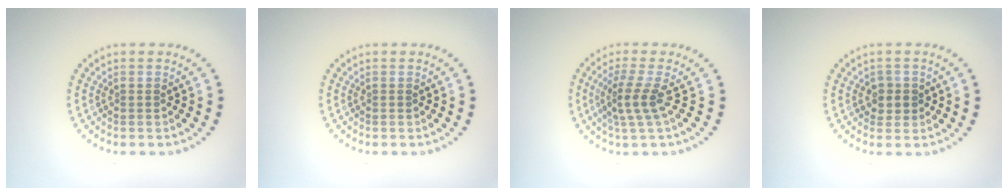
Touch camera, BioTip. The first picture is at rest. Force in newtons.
{"total": 0.0}
{"total": 2.6, "press": 1.9, "slide": 1.8}
{"total": 1.6, "press": 1.4, "slide": 0.8}